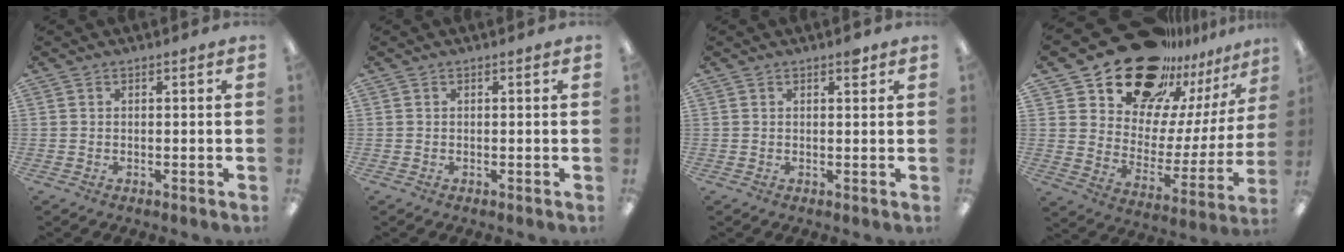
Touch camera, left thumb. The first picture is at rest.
{"total": 0.0}
{"total": 1.9, "force": [1.3, 0.7, 1.2], "torque": [-0.002, -0.008, 0.017]}
{"total": 24.3, "force": [18.7, 12.4, 9.4], "torque": [-0.164, -0.108, 0.340]}